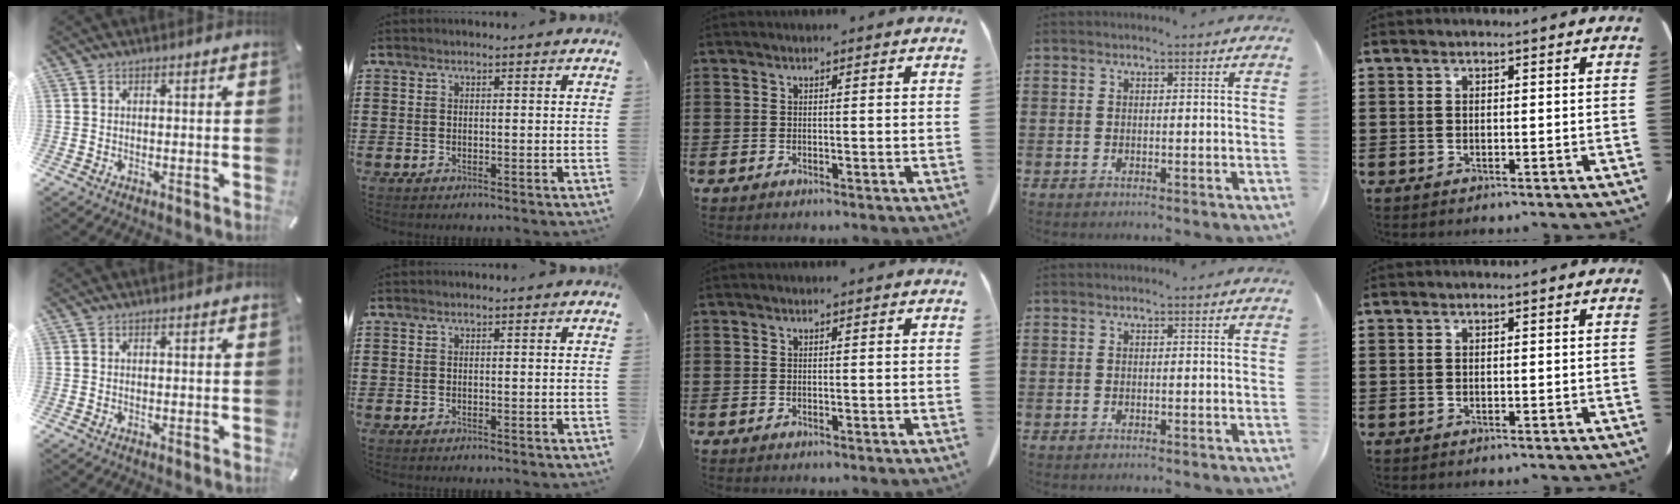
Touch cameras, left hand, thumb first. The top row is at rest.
{}